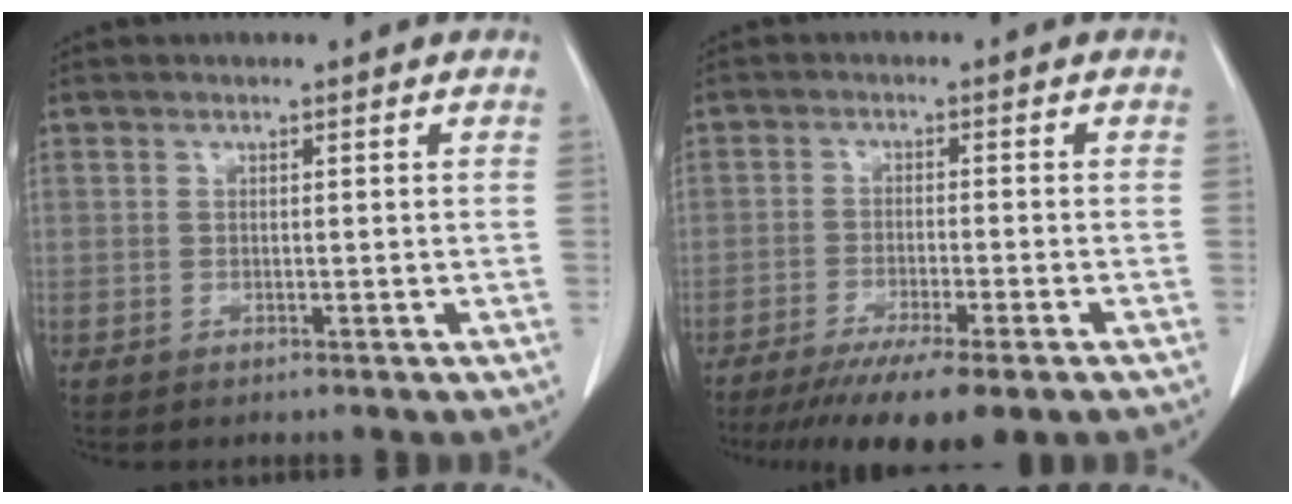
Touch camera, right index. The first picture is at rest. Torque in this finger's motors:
{"motor_torque": [0.73, -0.70, 0.65, 0.21]}